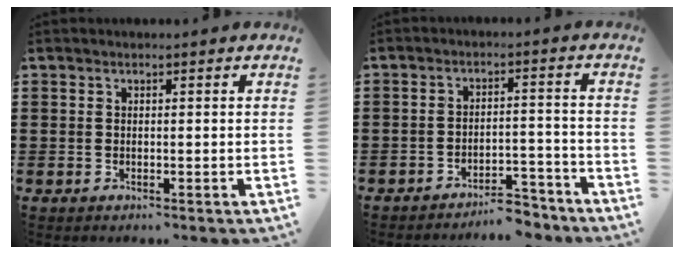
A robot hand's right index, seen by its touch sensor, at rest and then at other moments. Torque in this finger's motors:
{"motor_torque": [0.08, -0.24, 0.10, -0.01]}